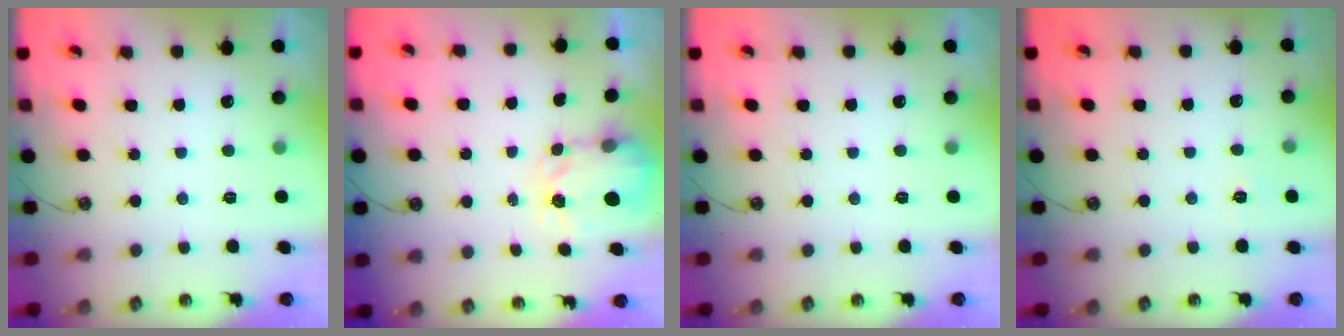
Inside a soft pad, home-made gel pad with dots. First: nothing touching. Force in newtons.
{"total": 3.6, "press": 3.5, "slide": 0.5}
{"total": 0.0}
{"total": 2.7, "press": 2.7, "slide": 0.4}